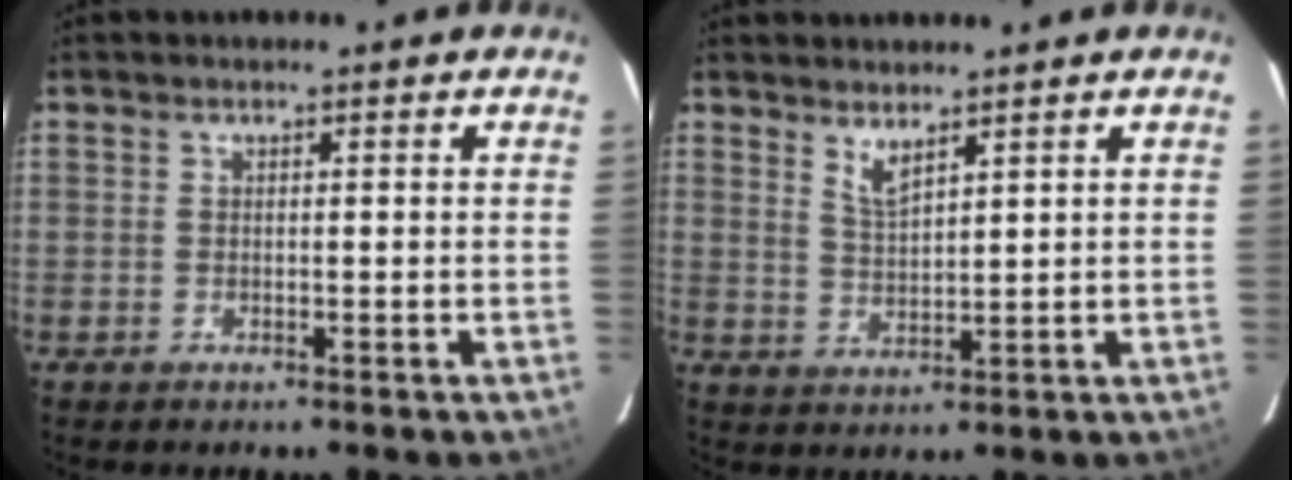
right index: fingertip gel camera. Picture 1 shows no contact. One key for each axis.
{"total": 3.4, "fx": 2.8, "fy": 0.6, "fz": 2.0, "tx": -0.038, "ty": -0.003, "tz": 0.052}